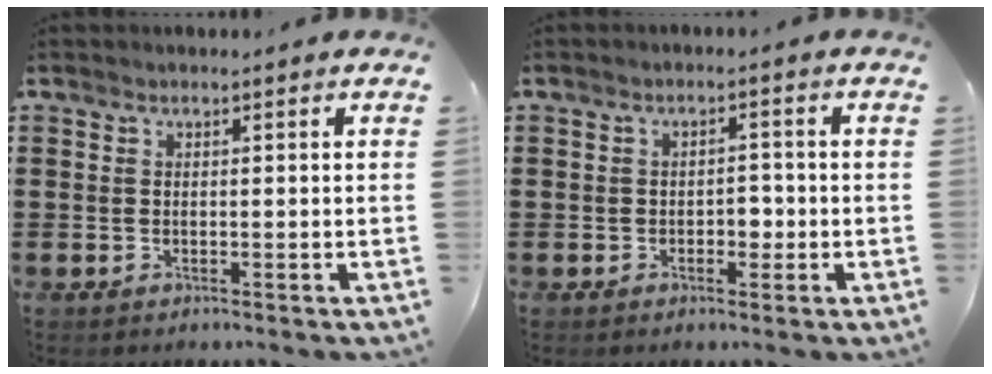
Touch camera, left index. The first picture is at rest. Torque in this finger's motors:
{"motor_torque": [0.07, 0.07, 0.05, 0.03]}